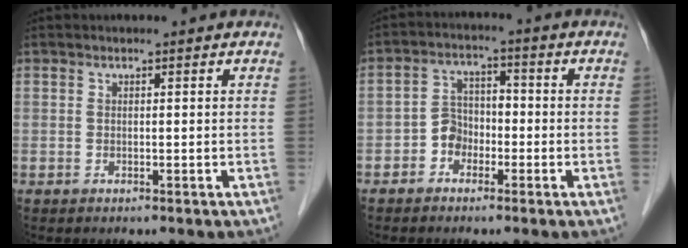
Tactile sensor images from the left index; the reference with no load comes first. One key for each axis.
{"total": 4.4, "fx": -2.0, "fy": 3.4, "fz": 1.9, "tx": -0.036, "ty": 0.014, "tz": -0.042}